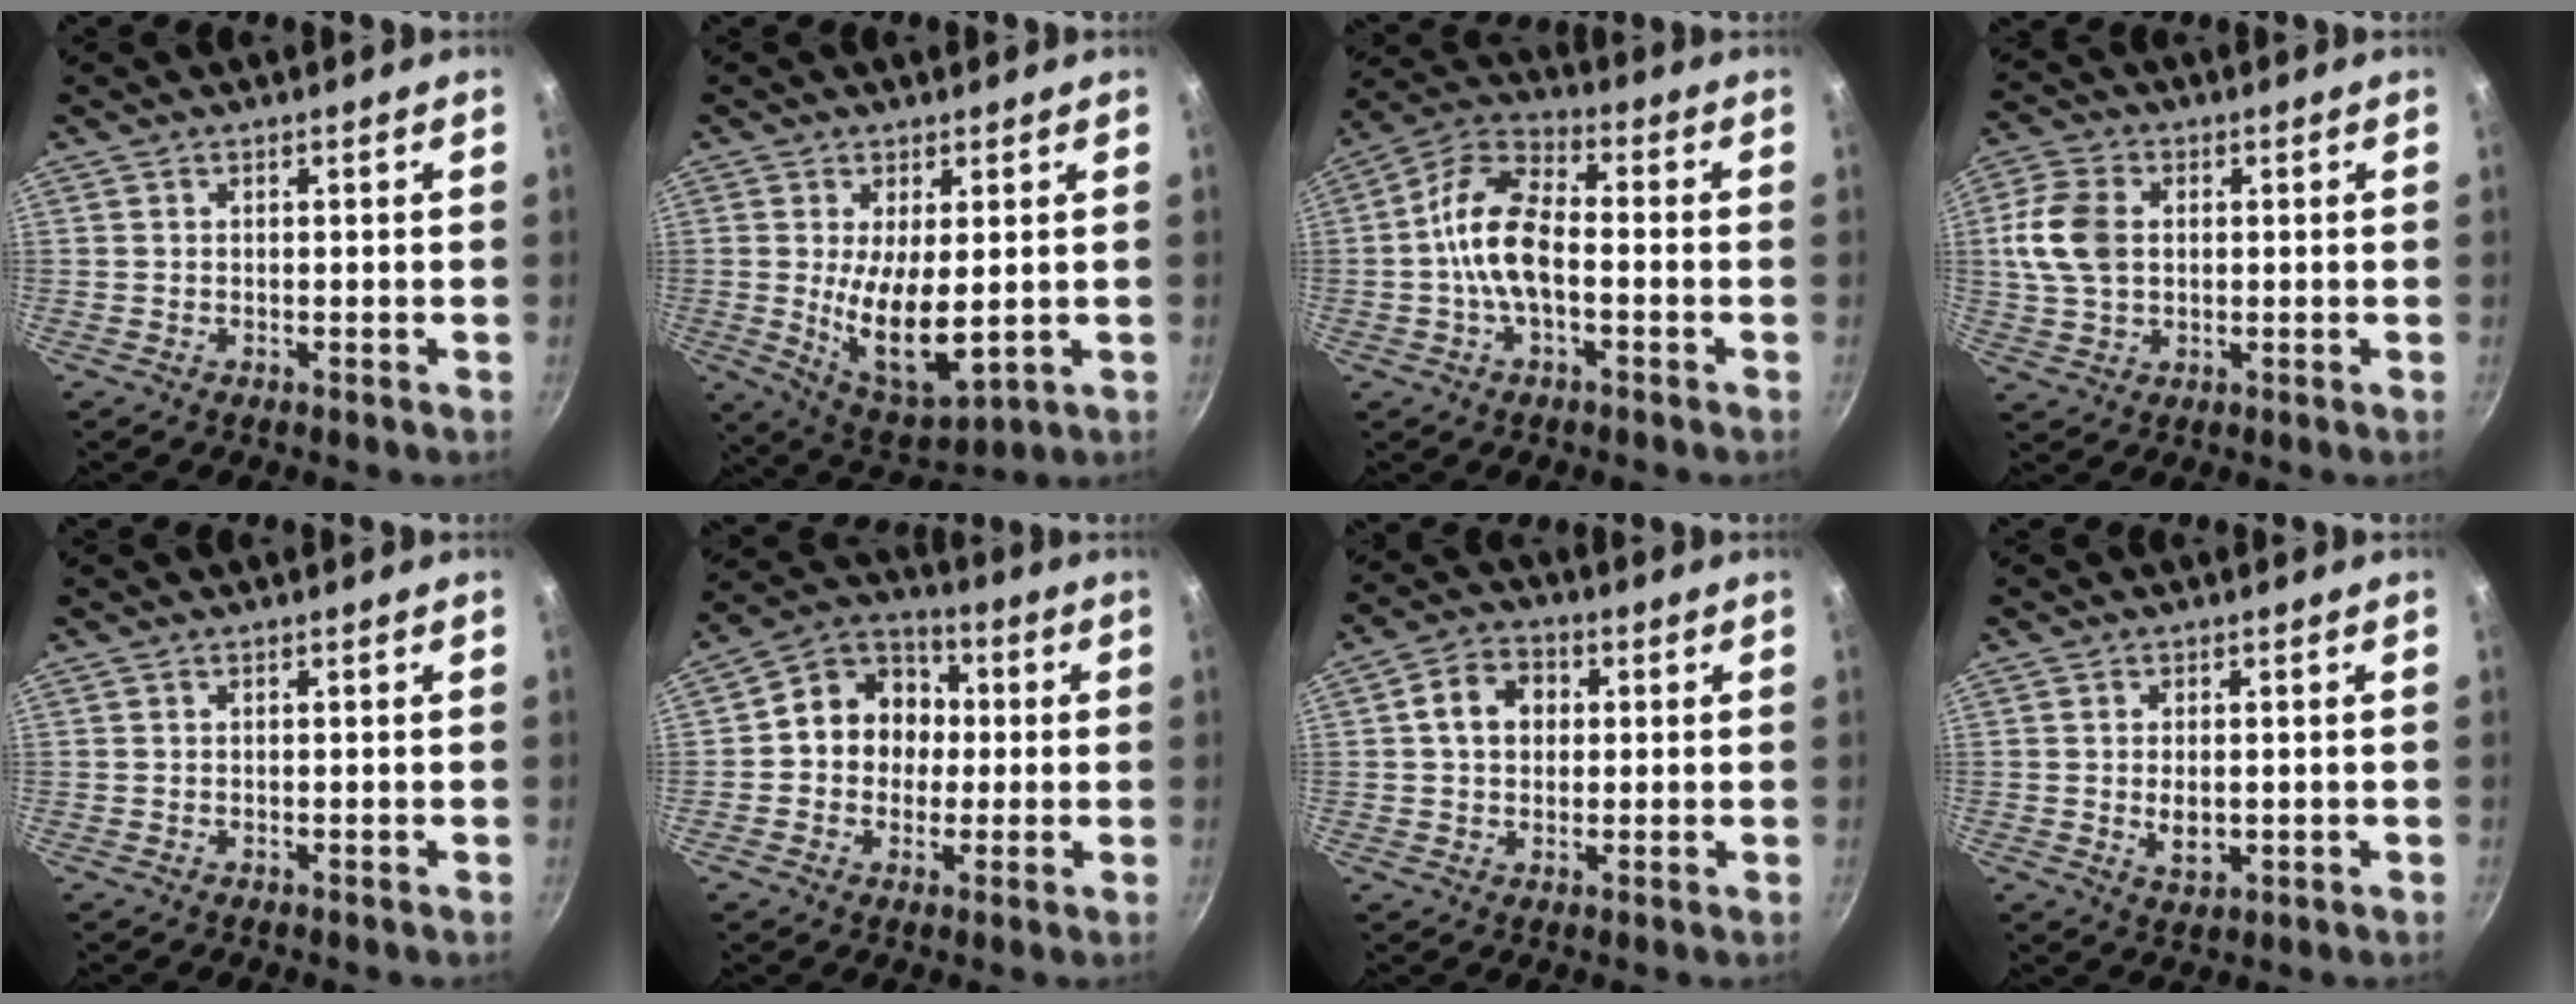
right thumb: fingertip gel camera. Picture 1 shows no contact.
{"total": 11.8, "force": [0.0, 4.9, 10.7], "torque": [-0.179, -0.027, 0.018]}
{"total": 11.9, "force": [-1.6, 6.1, 10.1], "torque": [-0.182, 0.041, -0.049]}
{"total": 11.2, "force": [1.1, 7.8, 7.9], "torque": [-0.147, 0.014, 0.012]}
{"total": 0.0}
{"total": 11.9, "force": [0.2, 10.3, 5.8], "torque": [-0.047, 0.028, -0.016]}
{"total": 7.7, "force": [1.3, 6.2, 4.4], "torque": [-0.052, 0.014, 0.011]}
{"total": 4.1, "force": [-0.2, 2.4, 3.3], "torque": [-0.058, -0.008, 0.001]}